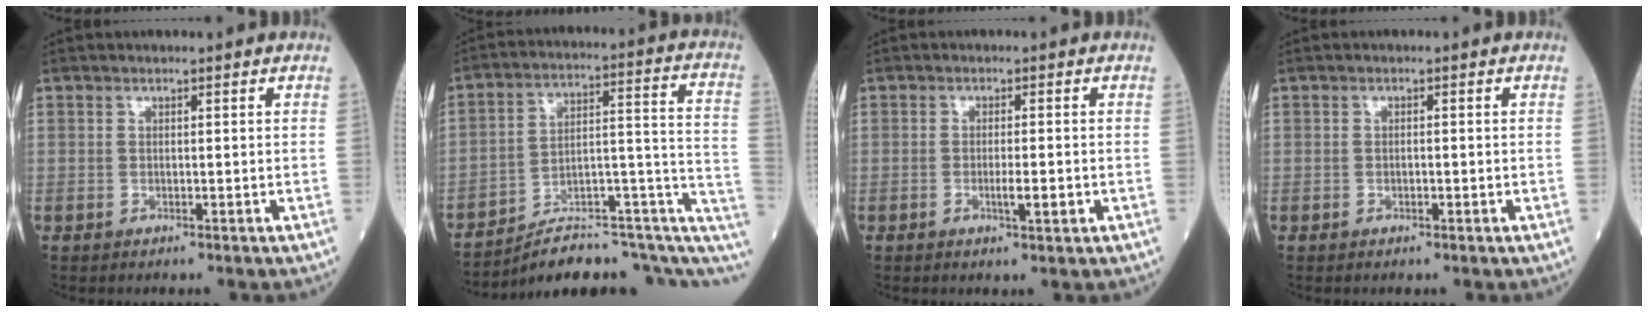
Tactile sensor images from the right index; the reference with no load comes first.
{"total": 21.6, "force": [-15.3, 6.1, 13.9], "torque": [-0.146, 0.059, -0.214]}
{"total": 1.3, "force": [-0.4, 0.4, 1.2], "torque": [-0.028, -0.001, -0.007]}
{"total": 1.0, "force": [-0.2, 0.7, 0.7], "torque": [-0.023, 0.003, -0.002]}